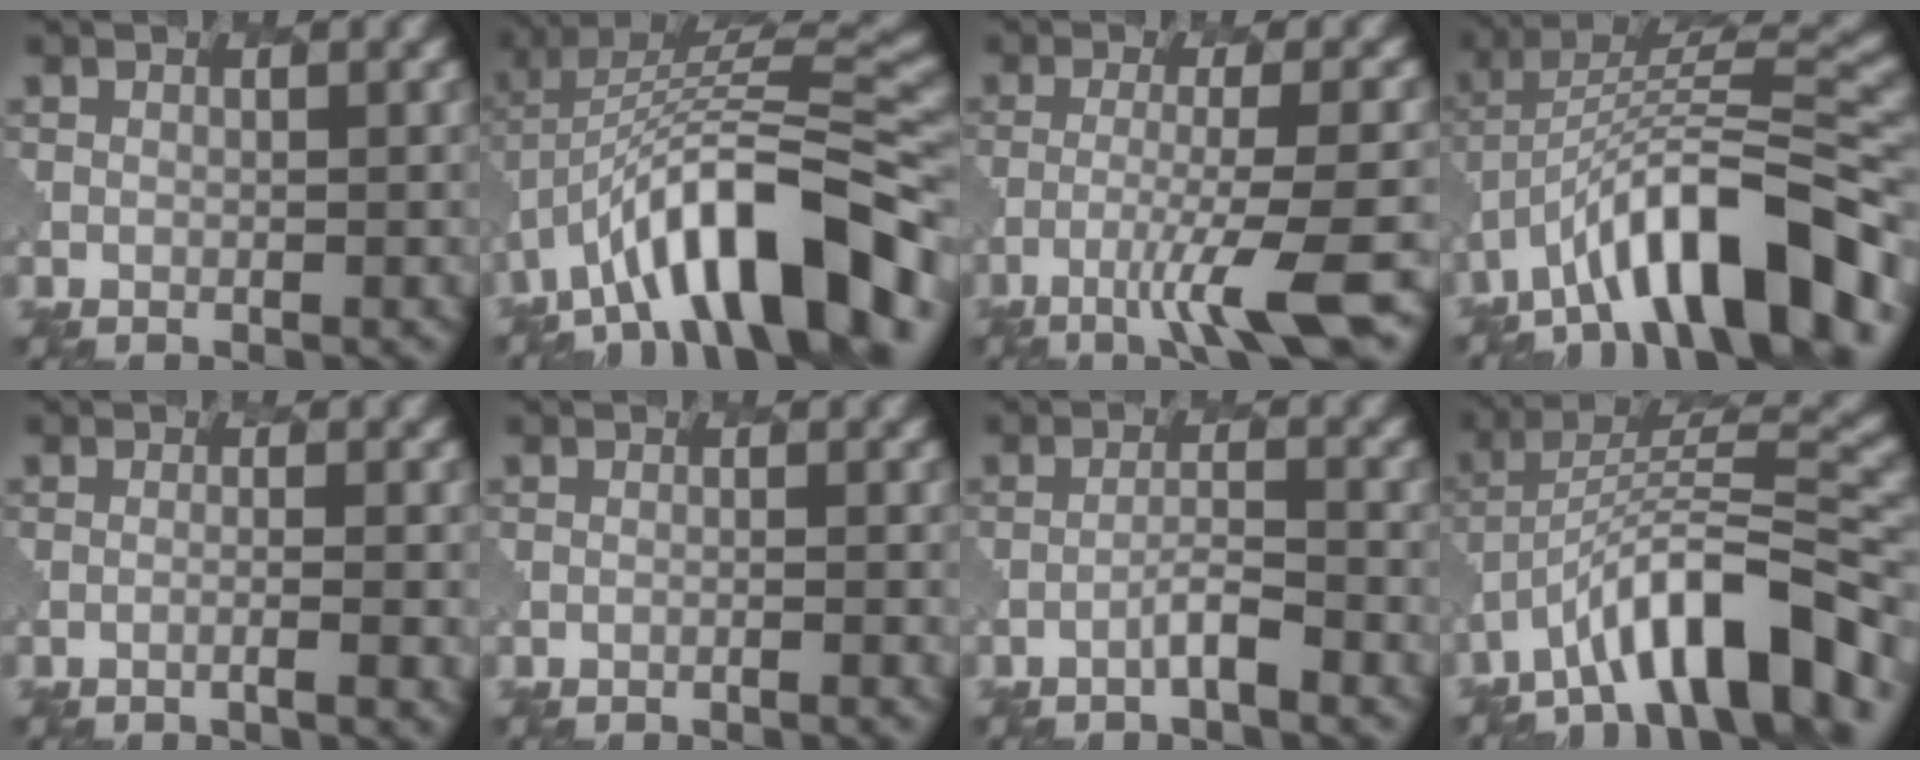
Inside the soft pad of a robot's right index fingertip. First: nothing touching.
{"total": 12.8, "force": [-6.8, 4.3, 9.9], "torque": [-0.152, 0.027, -0.111]}
{"total": 7.0, "force": [-3.8, 0.7, 5.9], "torque": [-0.091, -0.001, -0.067]}
{"total": 12.1, "force": [-7.4, 3.4, 8.9], "torque": [-0.125, 0.027, -0.126]}
{"total": 2.0, "force": [-0.7, 0.4, 1.8], "torque": [-0.021, 0.004, -0.020]}
{"total": 0.9, "force": [-0.4, 0.3, 0.8], "torque": [-0.003, 0.001, -0.016]}
{"total": 1.9, "force": [-1.3, 0.1, 1.3], "torque": [-0.024, 0.009, -0.027]}
{"total": 10.4, "force": [-6.7, 3.1, 7.4], "torque": [-0.101, 0.019, -0.122]}